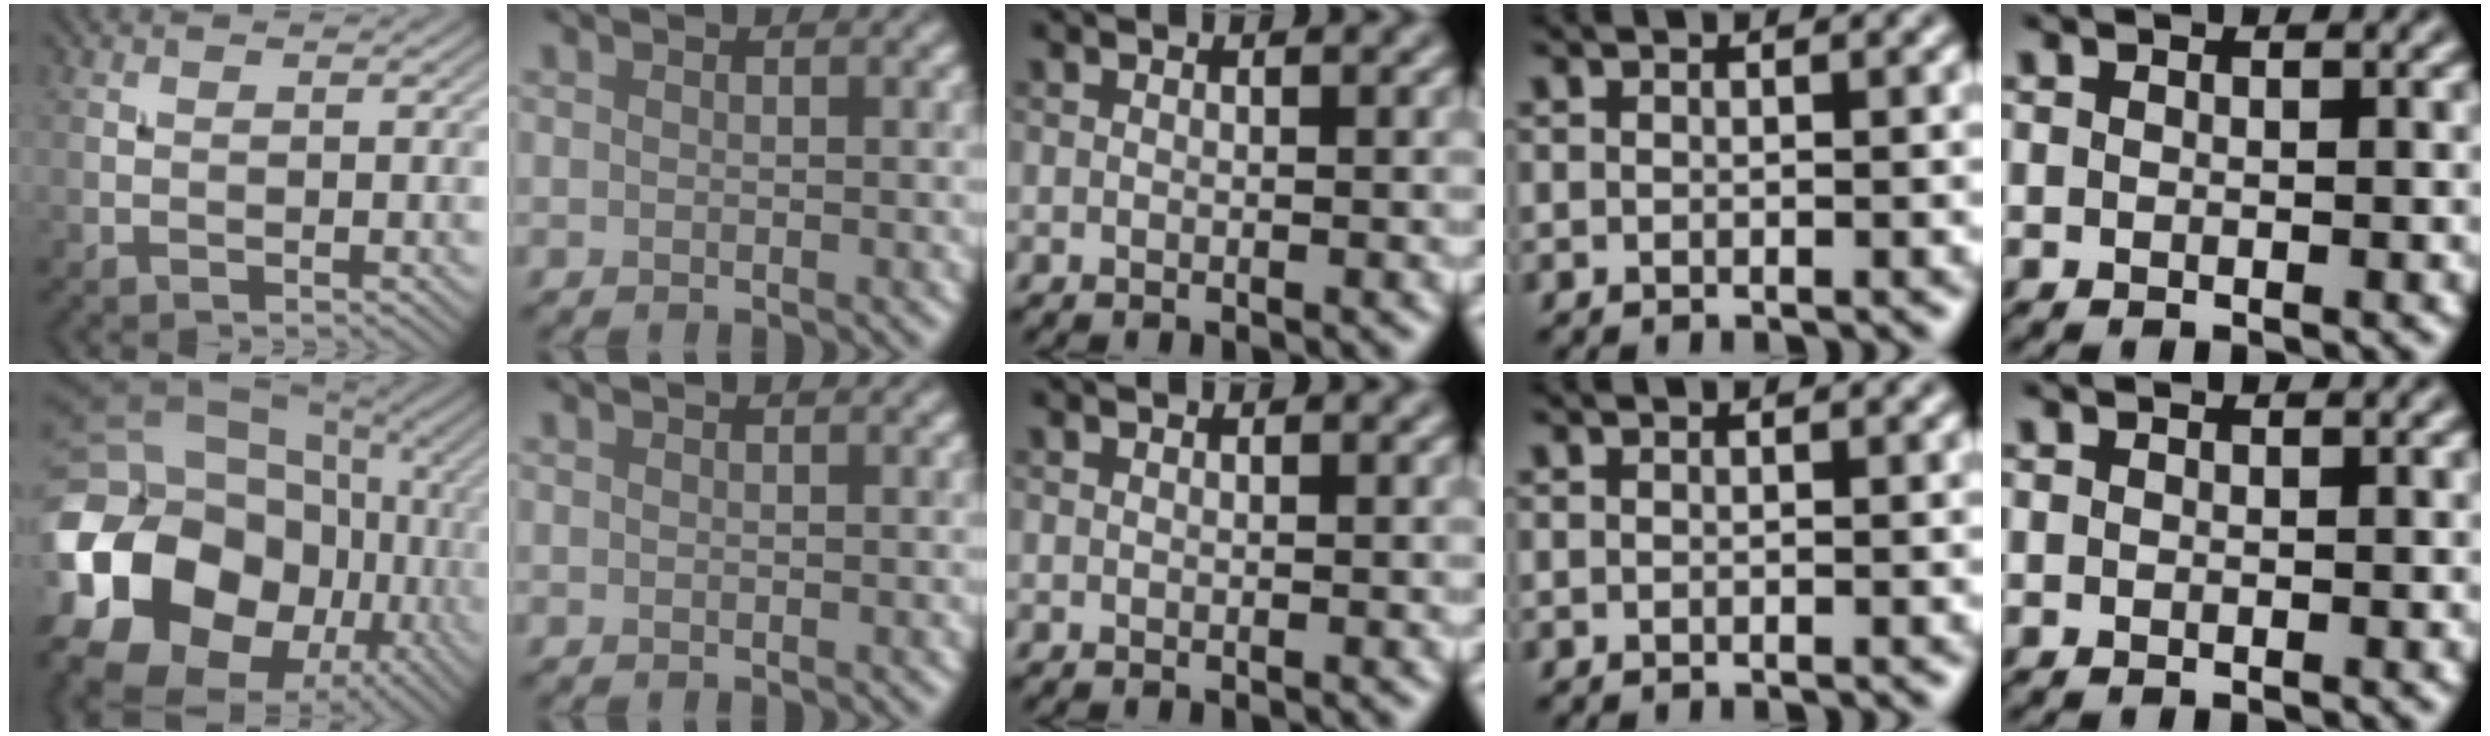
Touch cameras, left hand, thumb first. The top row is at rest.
{"thumb": {"total": 22.6, "force": [-6.5, 17.2, 13.2], "torque": [-0.281, -0.021, -0.119]}}